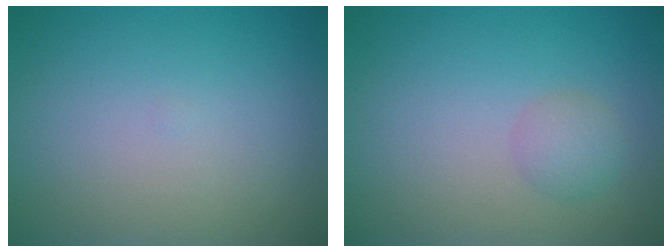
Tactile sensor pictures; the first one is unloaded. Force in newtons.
{"total": 1.6, "press": 1.6, "slide": 0.1}